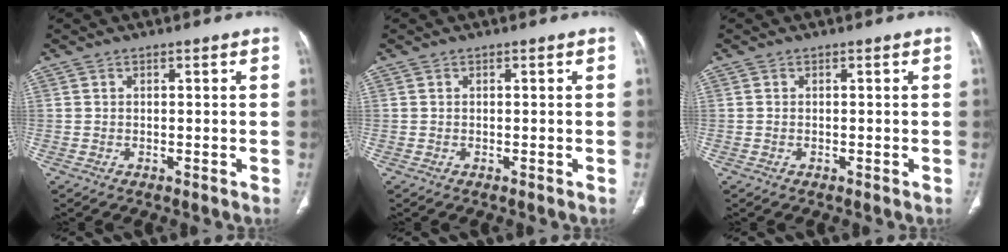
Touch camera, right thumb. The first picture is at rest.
{"total": 0.0}
{"total": 0.0}